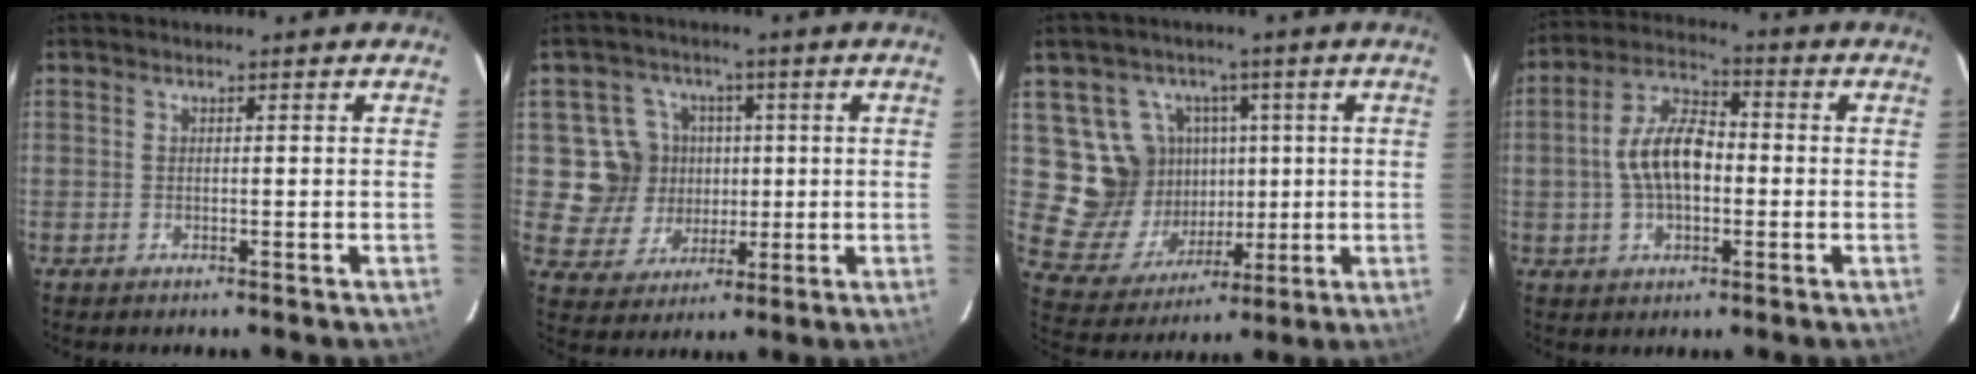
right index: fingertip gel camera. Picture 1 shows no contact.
{"total": 9.7, "force": [1.1, 9.4, 2.1], "torque": [-0.060, 0.008, 0.022]}
{"total": 12.7, "force": [2.7, 11.6, 4.6], "torque": [-0.111, 0.002, 0.067]}
{"total": 10.1, "force": [-0.8, 5.5, 8.4], "torque": [-0.167, 0.019, -0.013]}